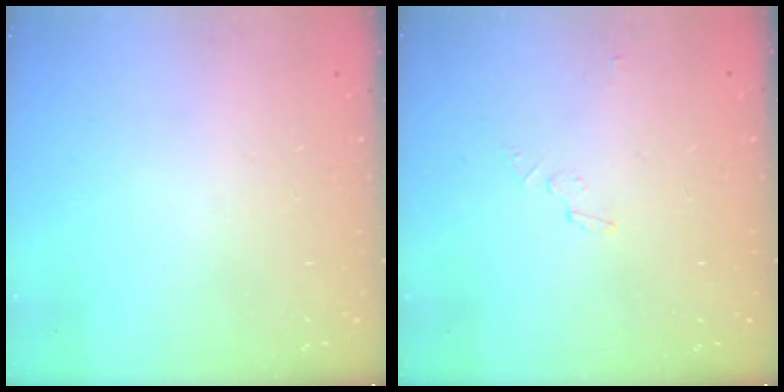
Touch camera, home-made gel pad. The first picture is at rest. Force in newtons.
{"total": 2.9, "press": 2.9, "slide": 0.2}